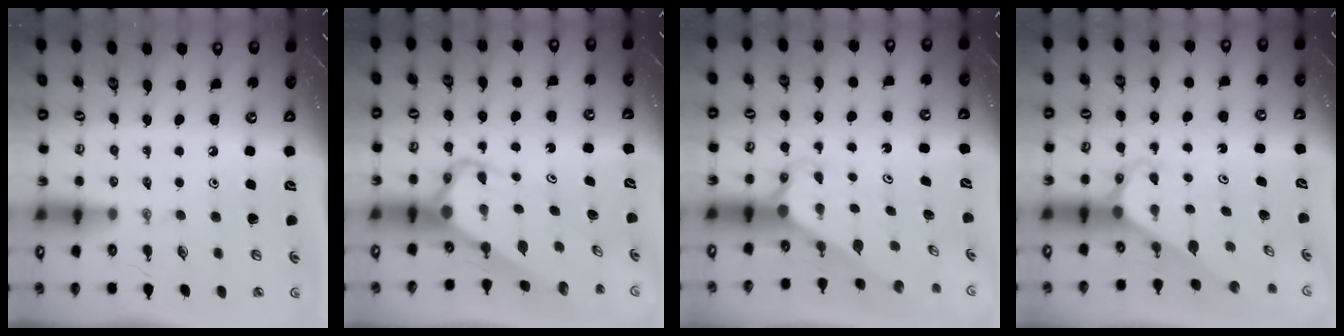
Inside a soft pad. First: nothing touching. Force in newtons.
{"total": 6.4, "press": 6.4, "slide": 0.6}
{"total": 2.6, "press": 2.6, "slide": 0.2}
{"total": 2.8, "press": 2.8, "slide": 0.2}